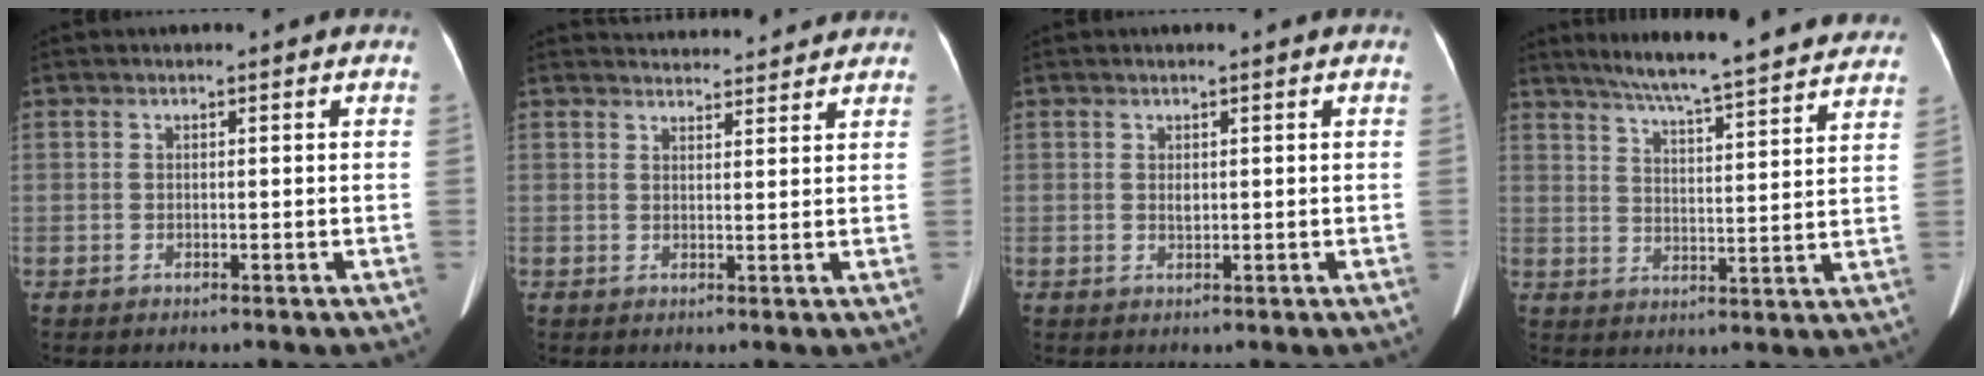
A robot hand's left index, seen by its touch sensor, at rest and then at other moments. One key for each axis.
{"total": 7.7, "fx": 7.5, "fy": 1.7, "fz": 0.9, "tx": -0.004, "ty": 0.023, "tz": 0.086}
{"total": 0.8, "fx": 0.2, "fy": 0.4, "fz": 0.6, "tx": -0.014, "ty": 0.000, "tz": 0.007}
{"total": 23.4, "fx": 21.0, "fy": 1.8, "fz": 10.3, "tx": -0.157, "ty": -0.014, "tz": 0.269}